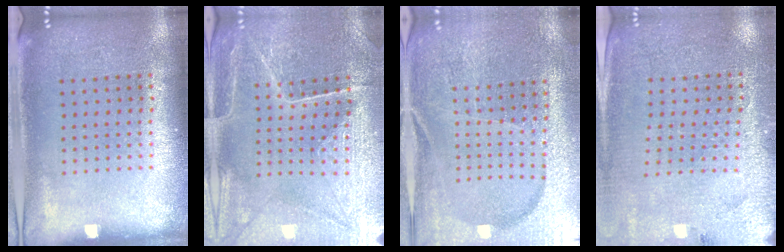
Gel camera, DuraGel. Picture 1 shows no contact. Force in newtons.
{"total": 2.9, "press": 2.9, "slide": 0.2}
{"total": 3.6, "press": 3.6, "slide": 0.6}
{"total": 2.8, "press": 2.7, "slide": 0.5}